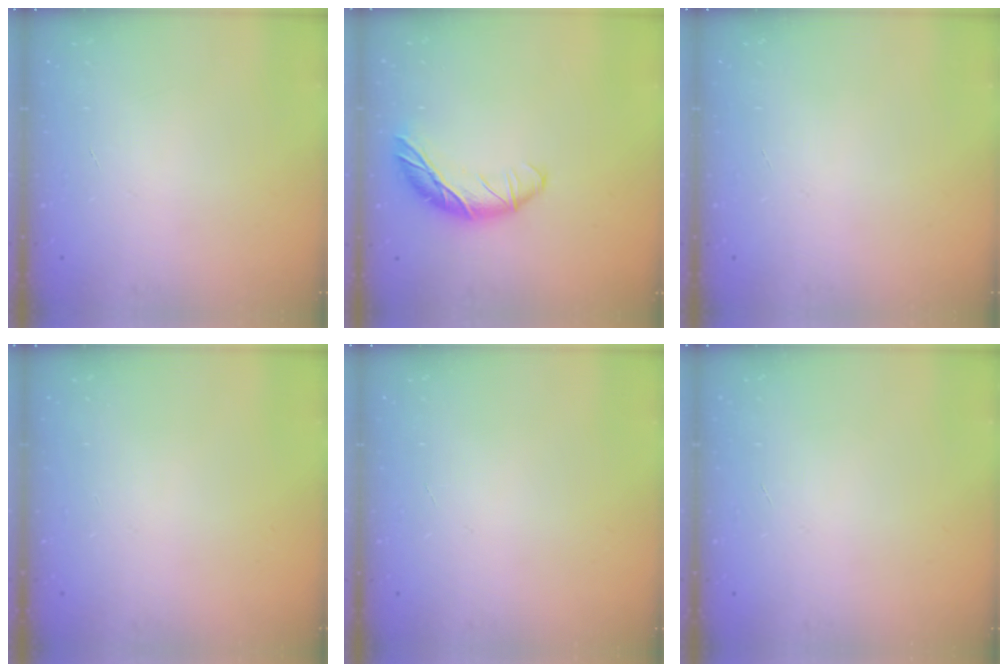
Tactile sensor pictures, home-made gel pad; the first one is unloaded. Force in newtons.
{"total": 12.9, "press": 12.9, "slide": 0.5}
{"total": 0.0}
{"total": 0.0}
{"total": 0.0}
{"total": 0.0}